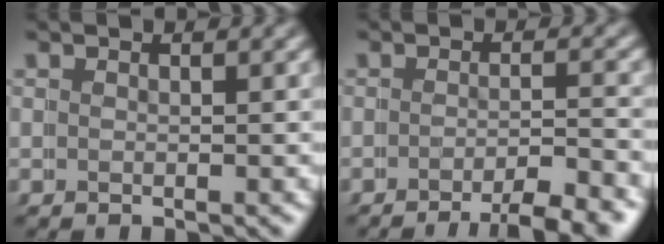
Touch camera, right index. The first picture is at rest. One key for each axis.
{"total": 4.2, "fx": -3.4, "fy": 0.3, "fz": 2.4, "tx": -0.034, "ty": -0.002, "tz": -0.060}